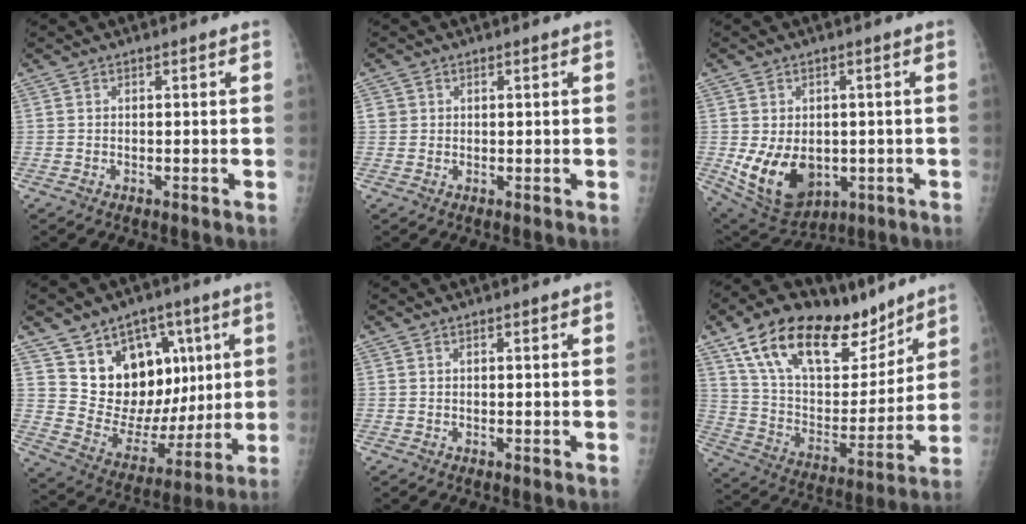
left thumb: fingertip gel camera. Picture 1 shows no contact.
{"total": 1.2, "force": [0.4, 1.1, 0.3], "torque": [0.006, 0.000, 0.004]}
{"total": 12.6, "force": [-2.2, 9.1, 8.5], "torque": [-0.122, -0.007, -0.007]}
{"total": 18.6, "force": [6.9, 12.8, 11.5], "torque": [-0.123, -0.023, 0.133]}
{"total": 0.9, "force": [0.5, 0.2, 0.7], "torque": [-0.010, 0.002, 0.004]}
{"total": 25.6, "force": [16.8, 12.3, 14.9], "torque": [-0.208, -0.045, 0.287]}